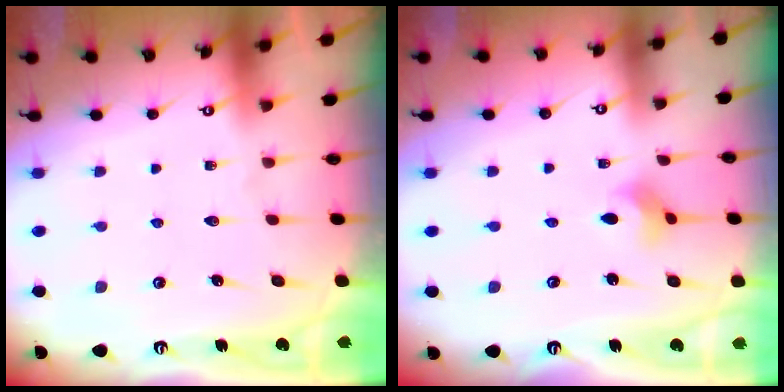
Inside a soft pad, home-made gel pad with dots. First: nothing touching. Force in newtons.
{"total": 2.9, "press": 2.9, "slide": 0.4}